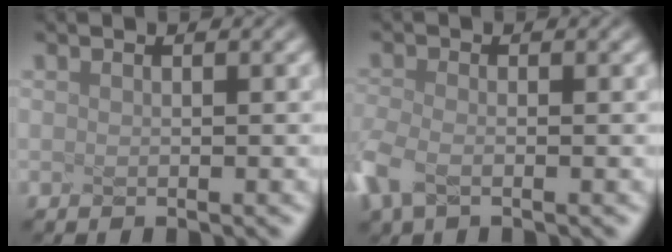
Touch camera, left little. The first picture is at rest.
{"total": 2.2, "force": [-2.0, -0.3, 0.7], "torque": [-0.054, -0.006, -0.005]}